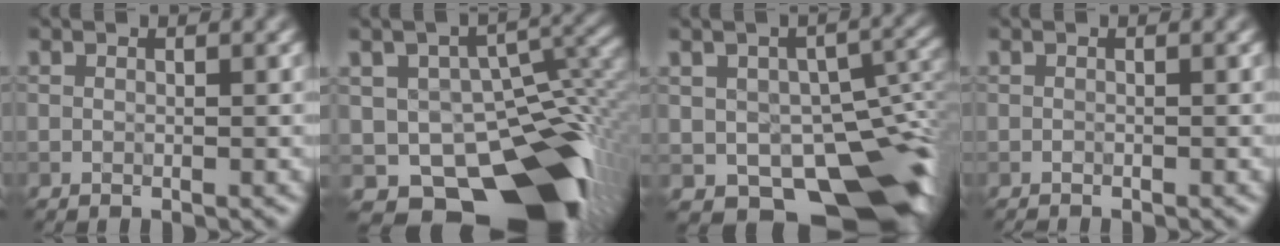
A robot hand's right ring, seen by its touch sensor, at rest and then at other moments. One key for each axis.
{"total": 13.5, "fx": -6.4, "fy": 7.8, "fz": 9.0, "tx": -0.130, "ty": -0.009, "tz": -0.093}
{"total": 12.2, "fx": -4.8, "fy": 7.5, "fz": 8.3, "tx": -0.107, "ty": -0.017, "tz": -0.073}
{"total": 0.6, "fx": -0.6, "fy": -0.1, "fz": -0.1, "tx": 0.001, "ty": 0.004, "tz": -0.012}